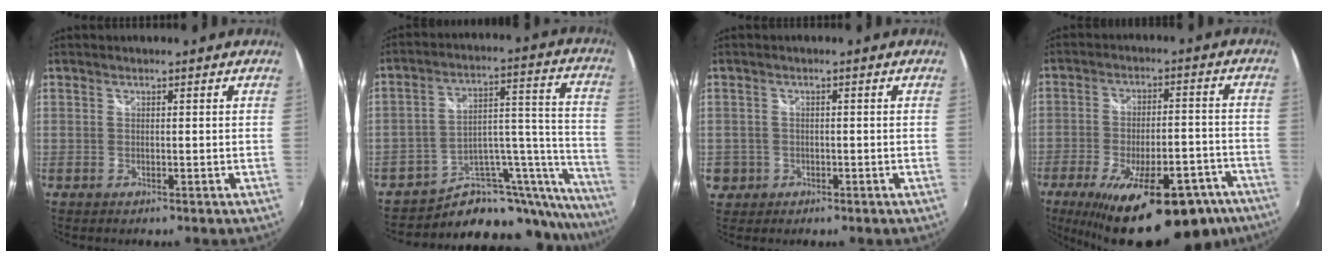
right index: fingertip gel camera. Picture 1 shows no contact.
{"total": 22.2, "force": [-18.7, 8.6, 8.4], "torque": [-0.085, 0.056, -0.270]}
{"total": 4.3, "force": [-1.0, 4.1, 0.8], "torque": [-0.029, 0.008, -0.010]}
{"total": 24.1, "force": [-16.8, 8.5, 15.0], "torque": [-0.246, -0.025, -0.229]}